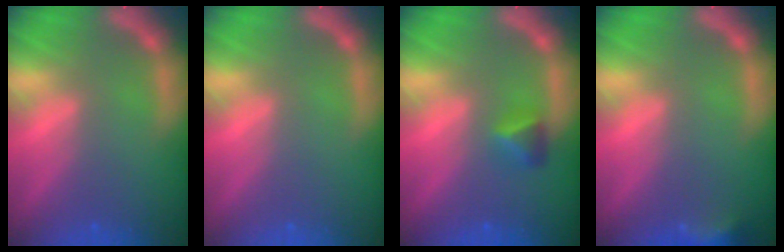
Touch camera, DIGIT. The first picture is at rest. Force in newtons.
{"total": 0.0}
{"total": 1.9}
{"total": 3.4}